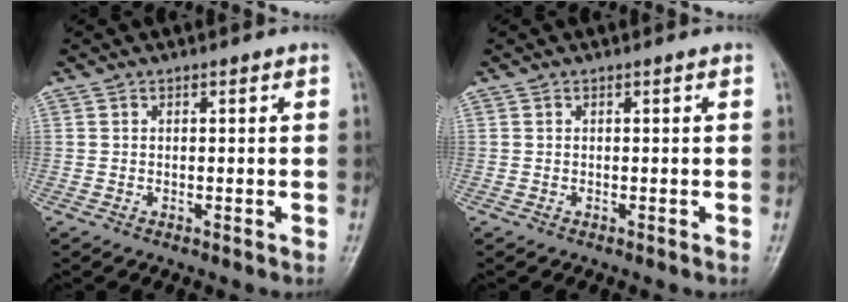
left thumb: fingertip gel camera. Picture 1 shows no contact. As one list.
[{"total": 0.0}]